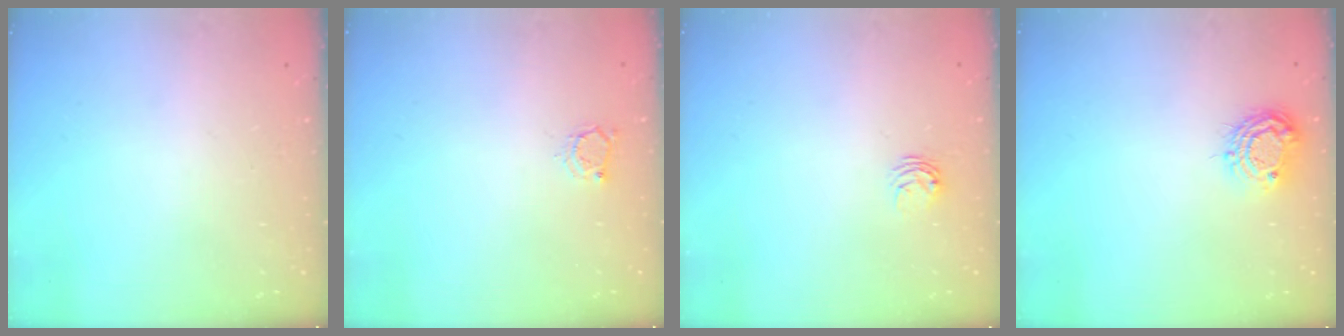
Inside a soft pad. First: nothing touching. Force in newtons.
{"total": 3.3, "press": 3.2, "slide": 0.5}
{"total": 3.7, "press": 3.6, "slide": 0.4}
{"total": 8.6, "press": 8.5, "slide": 0.9}